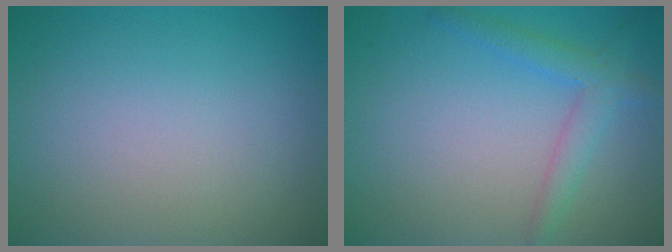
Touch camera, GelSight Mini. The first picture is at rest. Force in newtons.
{"total": 2.7, "press": 2.7, "slide": 0.1}